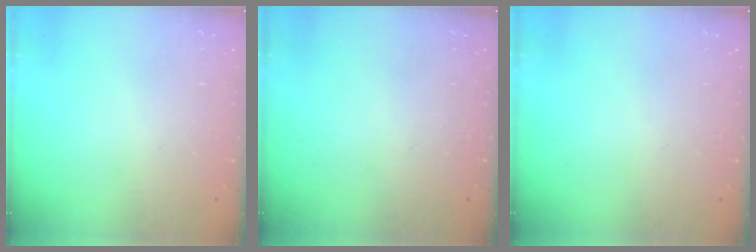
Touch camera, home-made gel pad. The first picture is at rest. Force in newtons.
{"total": 0.0}
{"total": 0.0}